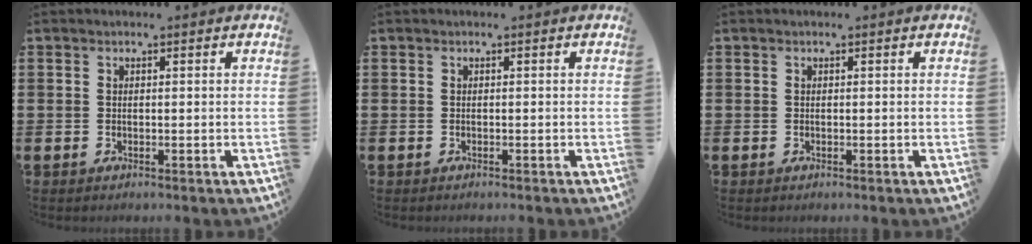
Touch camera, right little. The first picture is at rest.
{"total": 0.0}
{"total": 0.0}